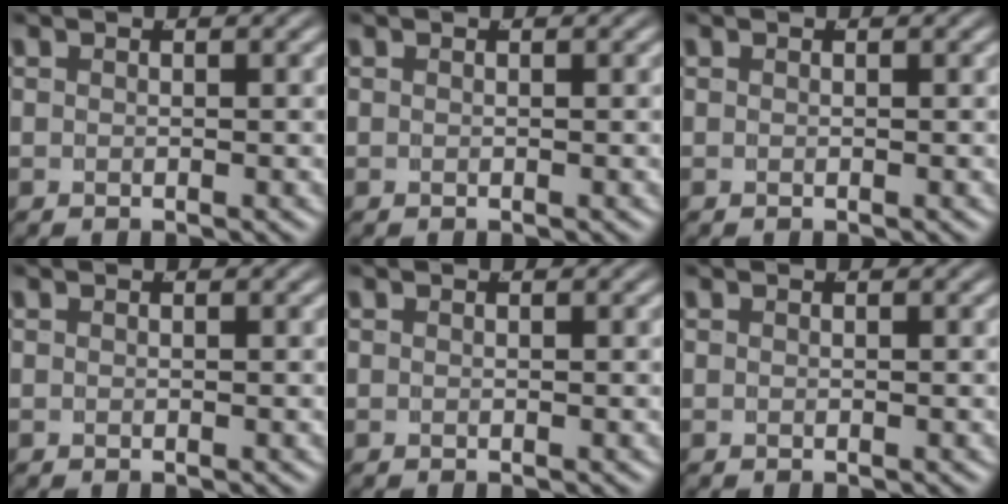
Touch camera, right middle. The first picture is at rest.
{"total": 0.0}
{"total": 0.0}
{"total": 0.0}
{"total": 0.0}
{"total": 0.0}